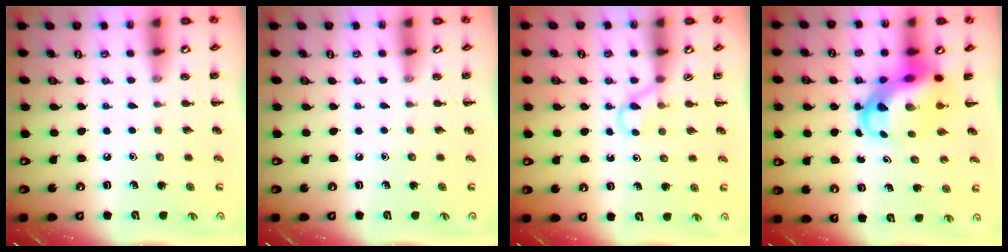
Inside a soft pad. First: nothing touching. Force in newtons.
{"total": 0.0}
{"total": 2.6, "press": 2.5, "slide": 0.9}
{"total": 7.7, "press": 7.5, "slide": 2.0}